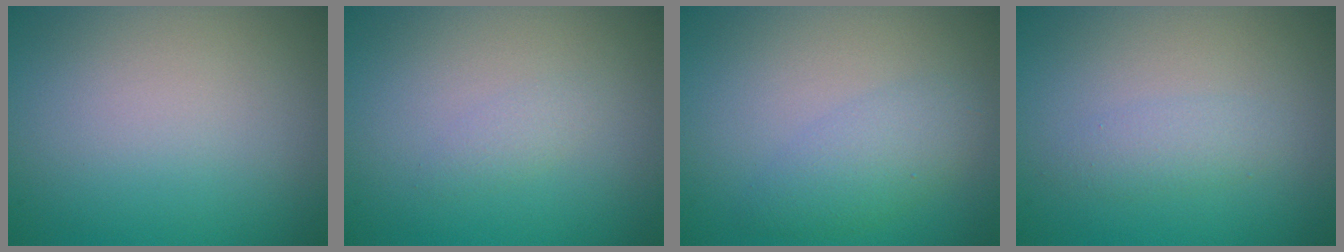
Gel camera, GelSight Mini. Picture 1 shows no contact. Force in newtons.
{"total": 0.9, "press": 0.9, "slide": 0.0}
{"total": 2.7, "press": 2.7, "slide": 0.1}
{"total": 1.5, "press": 1.5, "slide": 0.1}